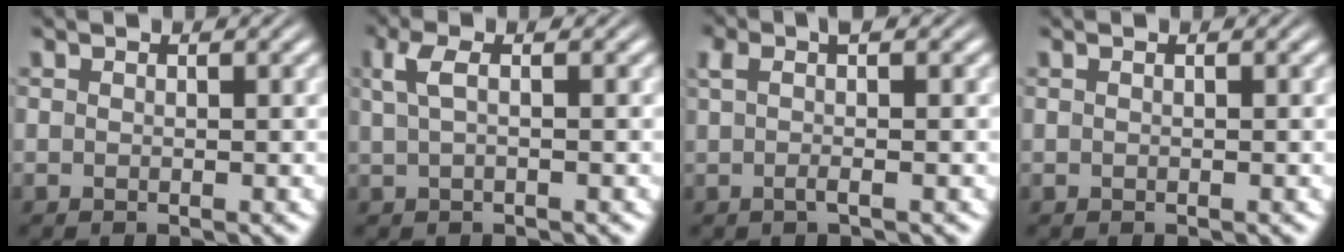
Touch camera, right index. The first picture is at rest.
{"total": 2.1, "force": [0.5, 0.4, 2.0], "torque": [-0.041, 0.002, 0.015]}
{"total": 2.5, "force": [0.3, 0.3, 2.5], "torque": [-0.051, 0.003, 0.007]}
{"total": 0.0}